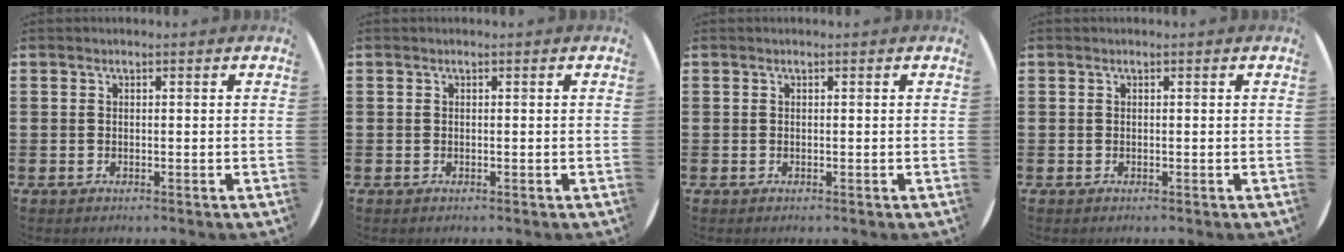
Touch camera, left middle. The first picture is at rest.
{"total": 0.0}
{"total": 0.0}
{"total": 0.0}